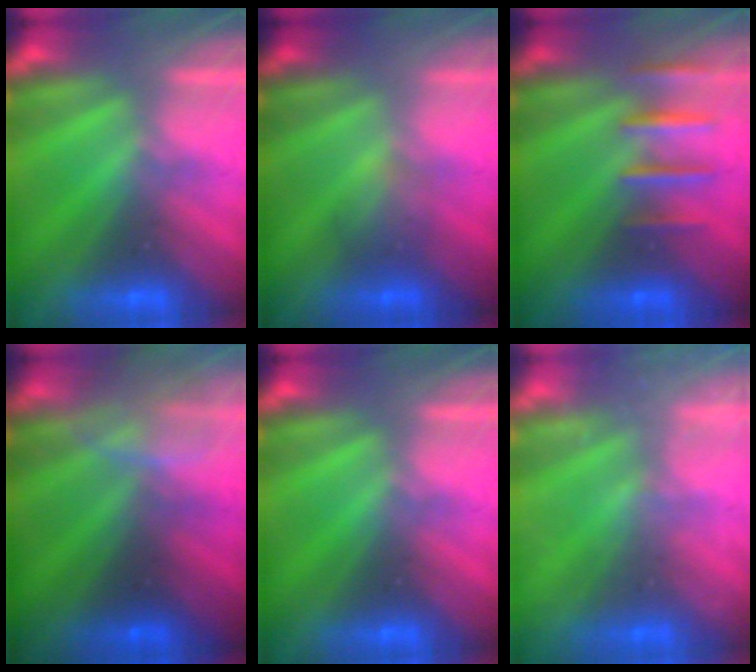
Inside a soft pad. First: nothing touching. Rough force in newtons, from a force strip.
{"total": 1.8}
{"total": 2.5}
{"total": 2.4}
{"total": 0.0}
{"total": 2.4}